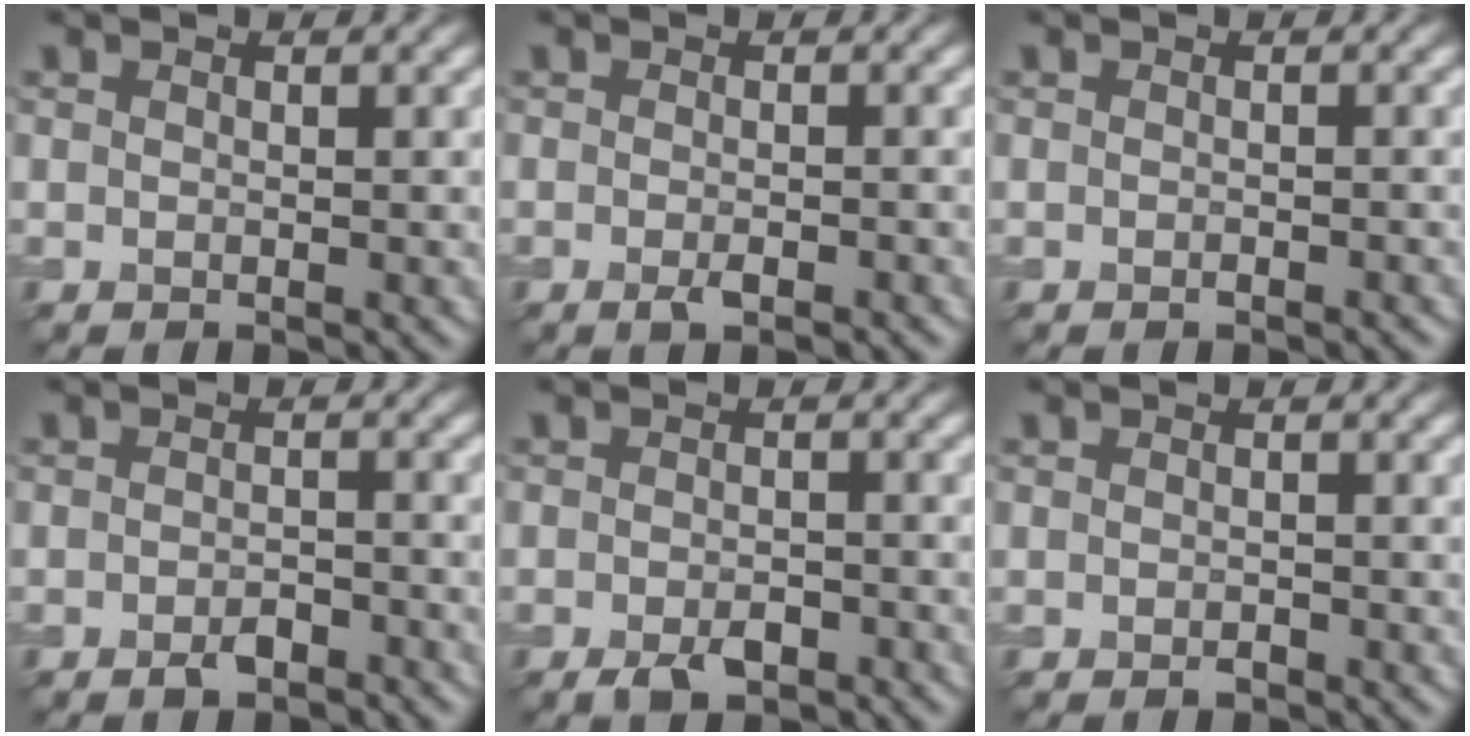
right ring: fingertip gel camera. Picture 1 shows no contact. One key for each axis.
{"total": 1.6, "fx": -0.9, "fy": 0.3, "fz": 1.3, "tx": -0.021, "ty": -0.003, "tz": -0.016}
{"total": 0.6, "fx": -0.4, "fy": 0.2, "fz": 0.3, "tx": -0.005, "ty": 0.000, "tz": -0.006}
{"total": 1.9, "fx": -1.4, "fy": 0.8, "fz": 1.0, "tx": -0.017, "ty": 0.002, "tz": -0.025}
{"total": 2.6, "fx": -1.6, "fy": 1.2, "fz": 1.6, "tx": -0.027, "ty": -0.002, "tz": -0.028}
{"total": 0.6, "fx": -0.4, "fy": 0.3, "fz": 0.3, "tx": -0.005, "ty": -0.001, "tz": -0.006}